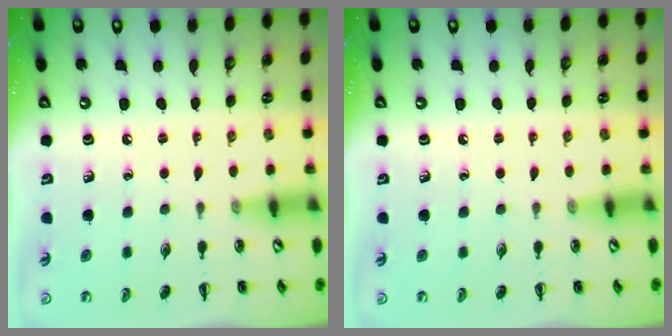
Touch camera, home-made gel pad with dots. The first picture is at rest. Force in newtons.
{"total": 0.0}